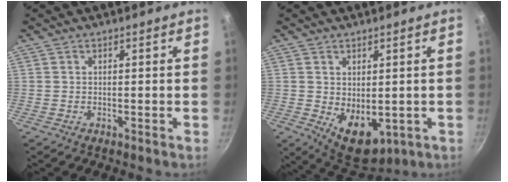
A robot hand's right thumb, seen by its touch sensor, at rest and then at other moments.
{"total": 8.7, "force": [-0.7, 5.7, 6.6], "torque": [-0.073, -0.017, 0.010]}